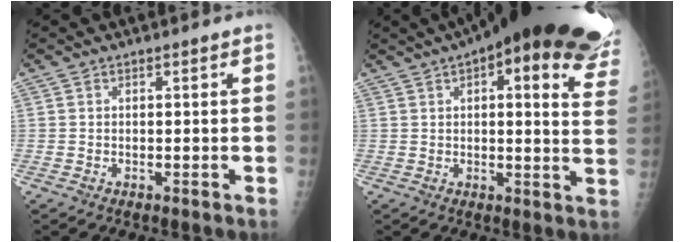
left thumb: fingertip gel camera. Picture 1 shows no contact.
{"total": 27.0, "force": [15.8, 8.0, 20.4], "torque": [-0.210, -0.011, 0.188]}